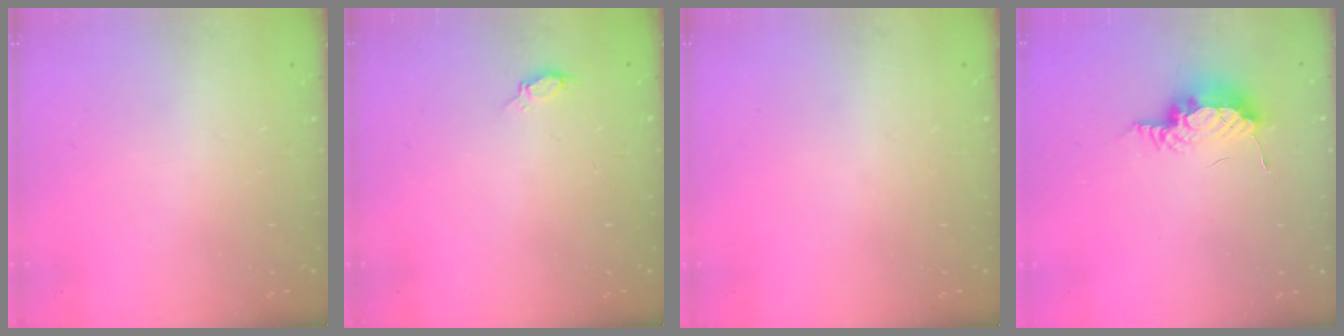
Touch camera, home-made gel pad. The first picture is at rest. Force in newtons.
{"total": 9.3, "press": 4.9, "slide": 8.0}
{"total": 0.0}
{"total": 8.3, "press": 8.1, "slide": 1.9}